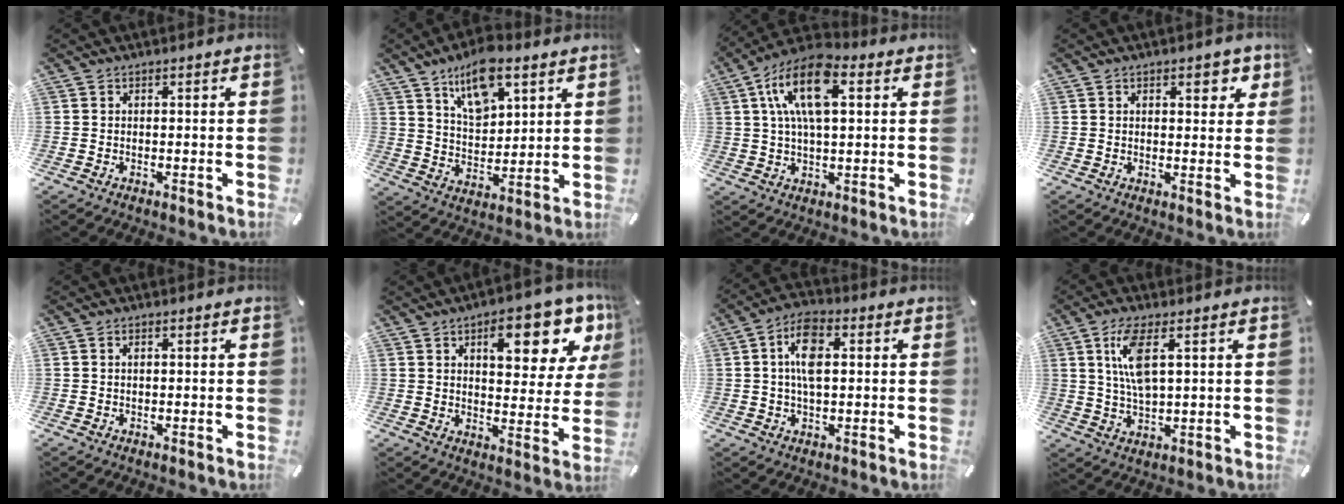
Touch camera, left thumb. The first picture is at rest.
{"total": 12.0, "force": [7.8, 6.0, 6.9], "torque": [-0.114, -0.028, 0.138]}
{"total": 14.7, "force": [5.0, 7.2, 11.9], "torque": [-0.232, 0.005, 0.086]}
{"total": 4.2, "force": [1.9, 2.3, 2.9], "torque": [-0.029, -0.004, 0.025]}
{"total": 0.9, "force": [0.3, 0.5, 0.7], "torque": [-0.014, 0.003, 0.004]}
{"total": 15.7, "force": [7.6, 7.4, 11.6], "torque": [-0.132, -0.042, 0.117]}
{"total": 9.4, "force": [1.6, 5.1, 7.7], "torque": [-0.146, 0.006, 0.025]}
{"total": 9.3, "force": [3.4, 3.4, 7.9], "torque": [-0.172, -0.008, 0.054]}